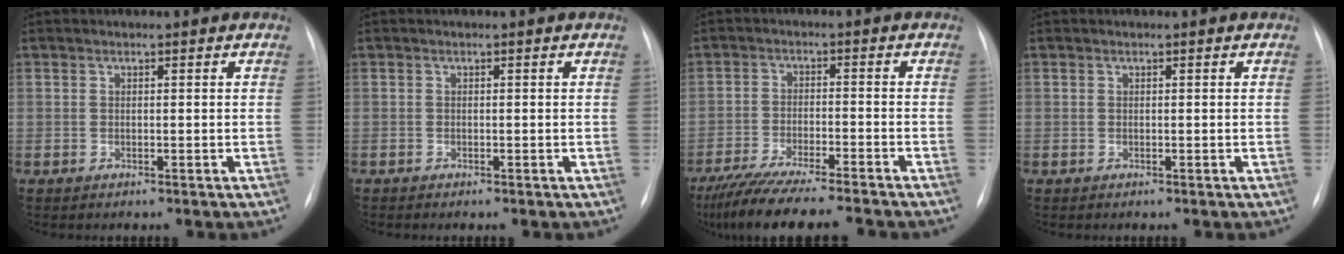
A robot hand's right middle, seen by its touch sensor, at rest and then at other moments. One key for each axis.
{"total": 0.0}
{"total": 14.6, "fx": -12.6, "fy": 0.9, "fz": 7.4, "tx": -0.122, "ty": -0.029, "tz": -0.197}
{"total": 0.0}